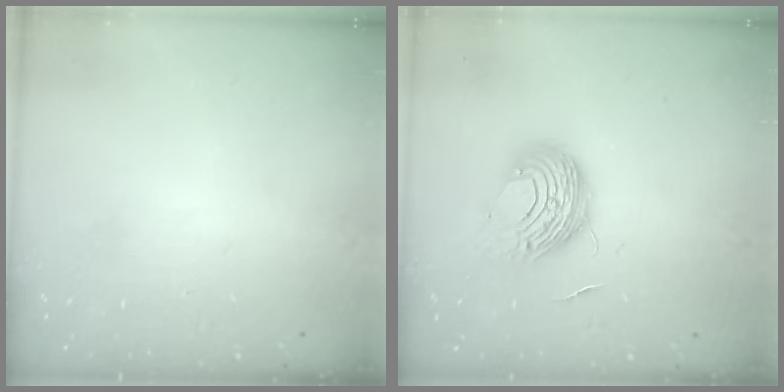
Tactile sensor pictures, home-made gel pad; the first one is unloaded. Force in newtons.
{"total": 11.0, "press": 11.0, "slide": 0.2}